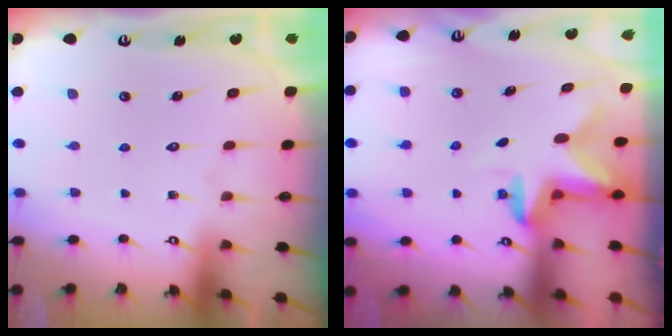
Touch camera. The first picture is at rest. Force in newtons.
{"total": 2.3, "press": 2.3, "slide": 0.4}